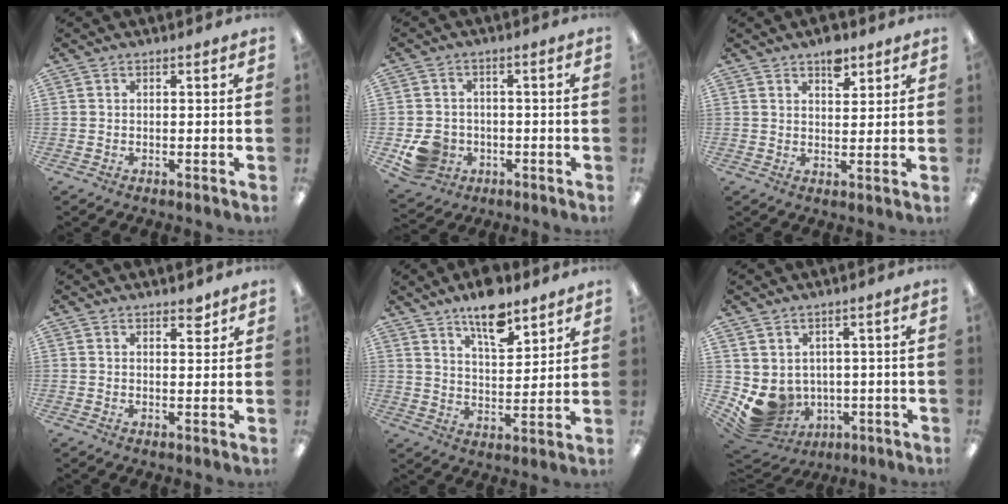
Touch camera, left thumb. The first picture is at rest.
{"total": 7.1, "force": [-2.4, 6.2, 2.4], "torque": [-0.047, 0.020, -0.036]}
{"total": 6.5, "force": [4.5, 3.4, 3.2], "torque": [-0.027, -0.024, 0.074]}
{"total": 2.8, "force": [2.4, 1.2, 1.0], "torque": [0.003, -0.013, 0.038]}
{"total": 10.9, "force": [8.4, 4.0, 5.7], "torque": [-0.085, -0.047, 0.145]}
{"total": 7.5, "force": [-0.7, 7.0, 2.6], "torque": [-0.083, -0.018, -0.001]}